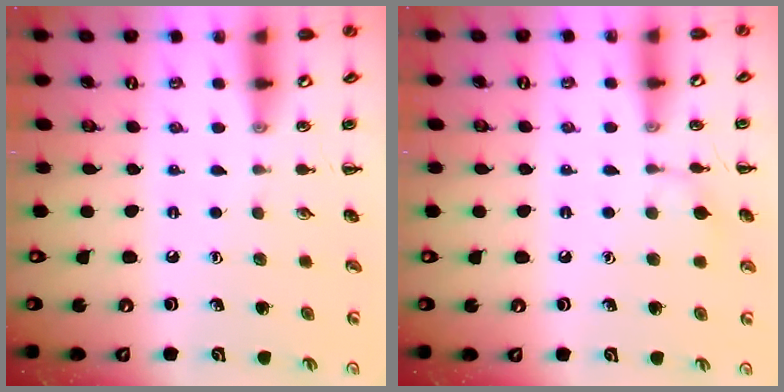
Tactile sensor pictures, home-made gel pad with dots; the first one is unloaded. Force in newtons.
{"total": 5.6, "press": 5.2, "slide": 1.9}